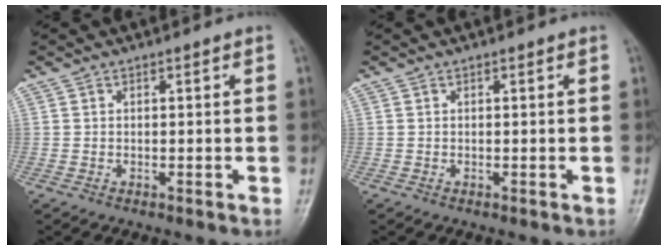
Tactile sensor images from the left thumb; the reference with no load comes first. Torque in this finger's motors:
{"motor_torque": [0.00, 0.00, -0.01, 0.01, 0.00]}